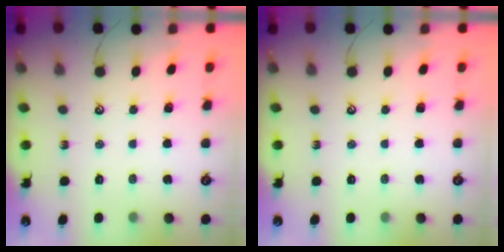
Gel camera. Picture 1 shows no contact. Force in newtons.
{"total": 0.0}